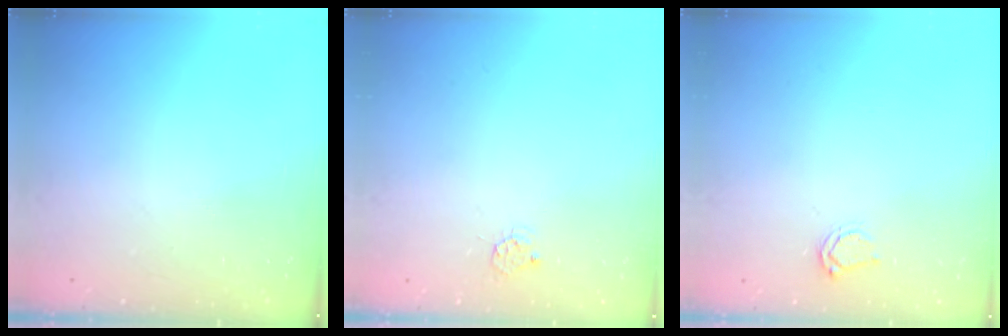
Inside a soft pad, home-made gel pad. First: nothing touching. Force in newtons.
{"total": 3.8, "press": 3.7, "slide": 0.3}
{"total": 4.0, "press": 3.9, "slide": 0.5}